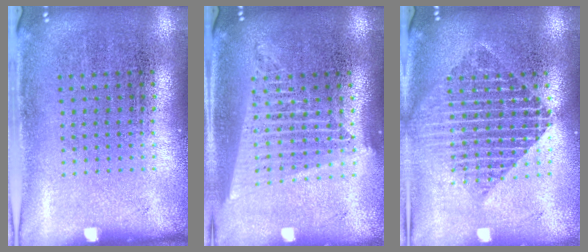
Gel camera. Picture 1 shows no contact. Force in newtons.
{"total": 1.8, "press": 1.6, "slide": 0.9}
{"total": 2.0, "press": 1.6, "slide": 1.2}